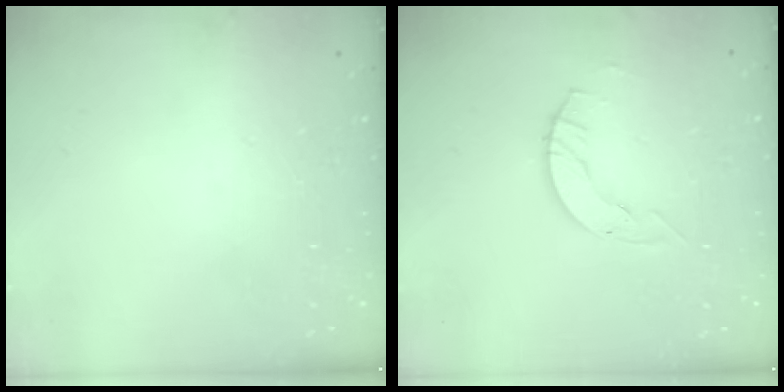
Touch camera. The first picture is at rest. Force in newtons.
{"total": 2.1, "press": 2.1, "slide": 0.3}